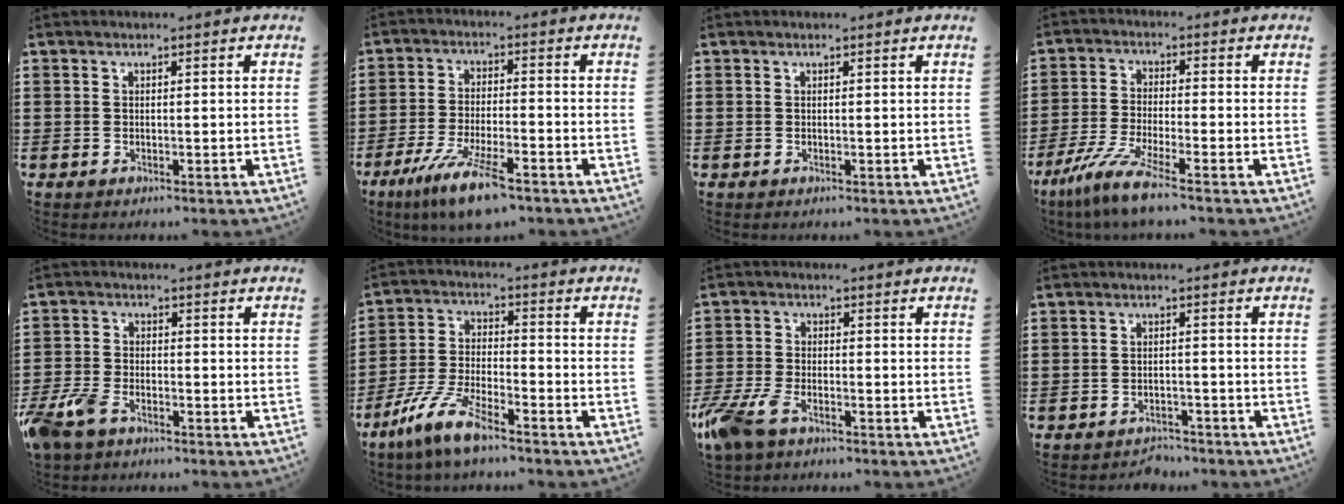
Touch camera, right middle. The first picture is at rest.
{"total": 9.4, "force": [-6.4, 1.4, 6.8], "torque": [-0.143, -0.013, -0.119]}
{"total": 0.0}
{"total": 6.7, "force": [-5.1, 0.1, 4.3], "torque": [-0.105, -0.023, -0.103]}
{"total": 5.1, "force": [-4.0, 2.2, 2.3], "torque": [-0.078, -0.005, -0.087]}
{"total": 8.7, "force": [-6.7, 1.3, 5.4], "torque": [-0.131, -0.007, -0.135]}
{"total": 5.7, "force": [-4.1, 2.3, 3.3], "torque": [-0.102, -0.008, -0.088]}
{"total": 2.3, "force": [-2.2, 0.5, -0.2], "torque": [-0.004, 0.000, -0.051]}